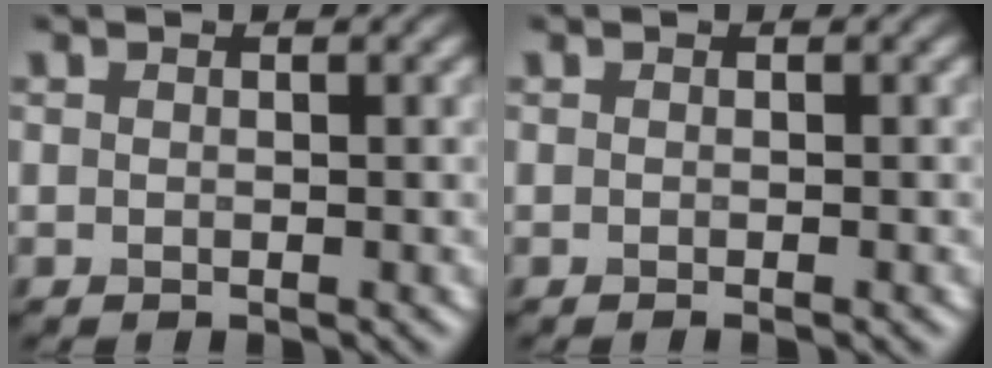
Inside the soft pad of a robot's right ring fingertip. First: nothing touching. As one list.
[{"total": 0.7, "force": [-0.3, 0.1, 0.6], "torque": [-0.005, -0.003, -0.007]}]